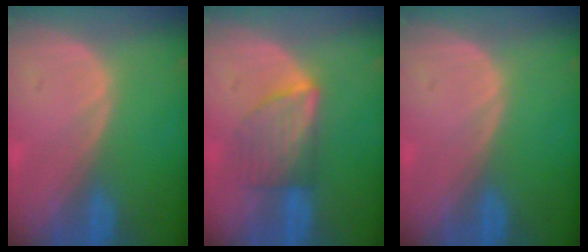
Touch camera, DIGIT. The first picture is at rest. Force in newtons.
{"total": 5.9, "press": 5.7, "slide": 1.3}
{"total": 0.0}